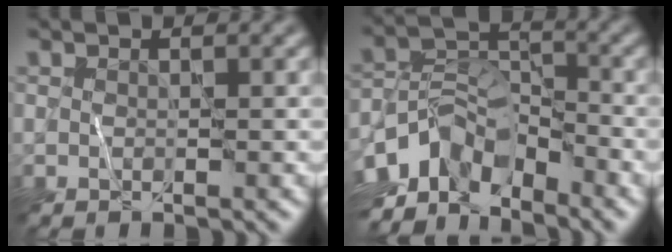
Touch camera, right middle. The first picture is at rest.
{"total": 7.8, "force": [-4.7, 4.4, 4.4], "torque": [-0.064, 0.001, -0.100]}